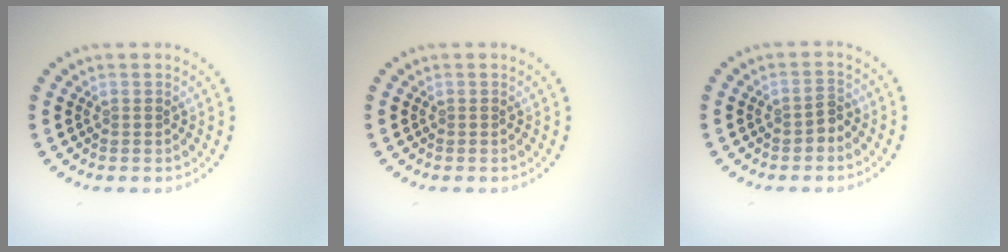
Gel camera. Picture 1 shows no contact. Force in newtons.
{"total": 0.0}
{"total": 1.3, "press": 1.1, "slide": 0.7}